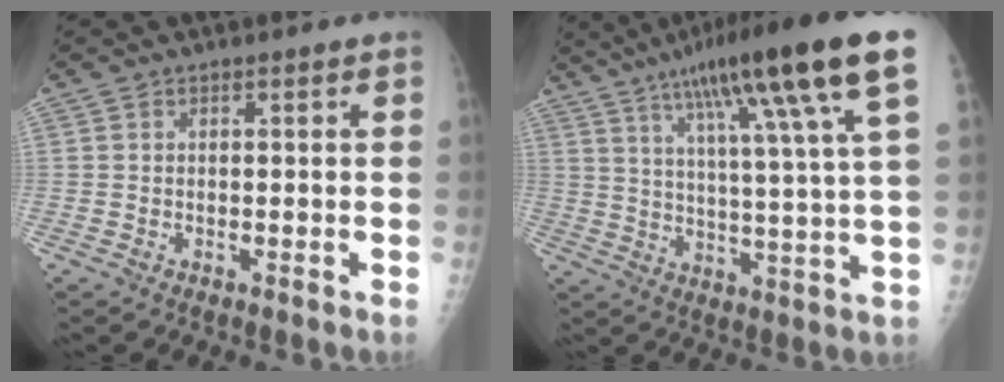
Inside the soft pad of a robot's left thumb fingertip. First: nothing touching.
{"total": 22.0, "force": [11.4, 2.0, 18.7], "torque": [-0.287, -0.014, 0.172]}